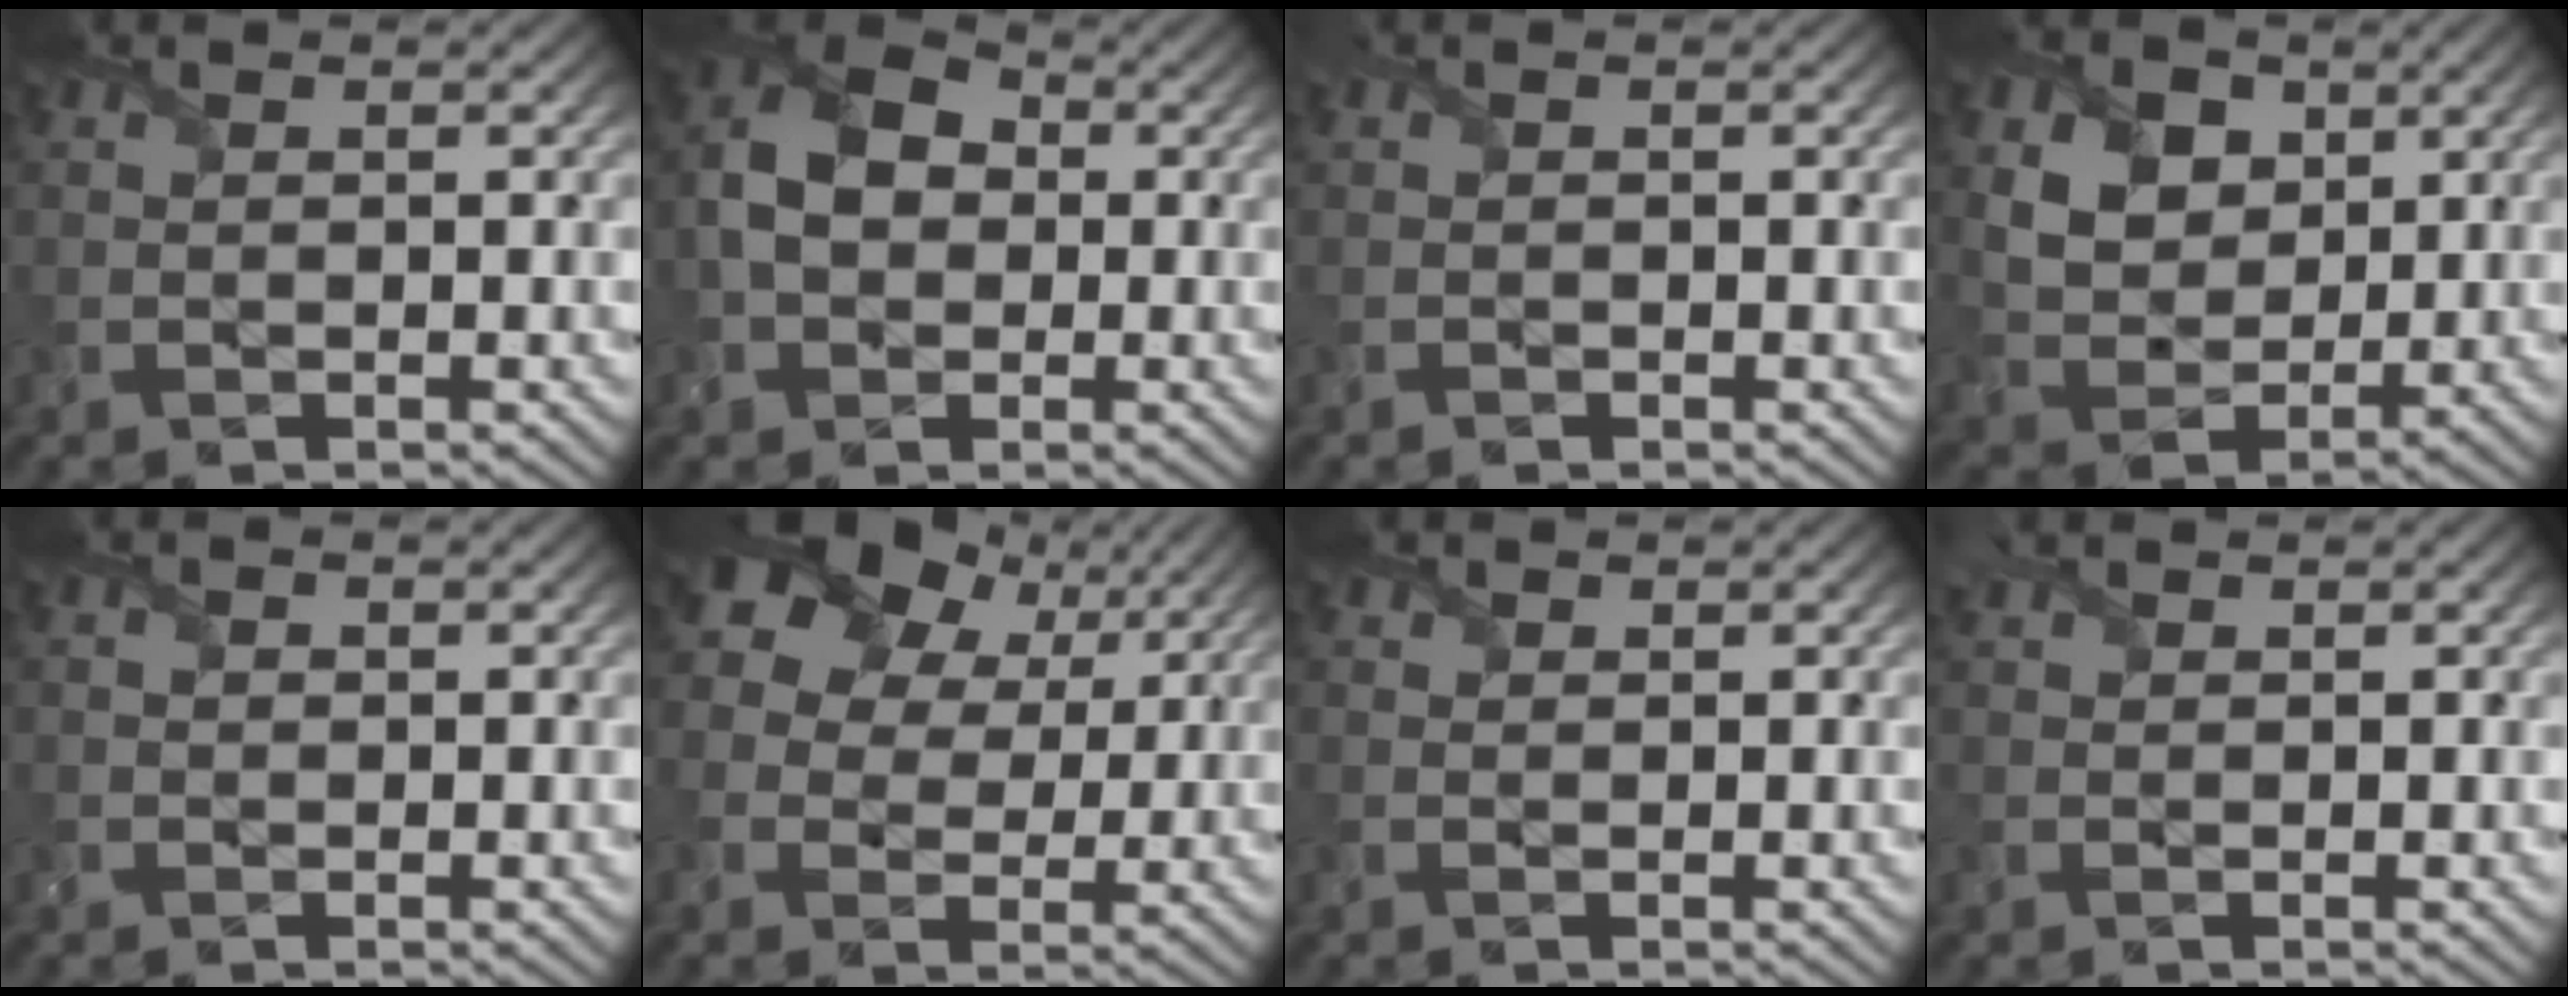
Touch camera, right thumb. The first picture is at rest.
{"total": 7.4, "force": [-0.3, 5.7, 4.8], "torque": [-0.109, 0.010, -0.017]}
{"total": 0.5, "force": [-0.3, 0.4, -0.1], "torque": [0.000, -0.003, -0.012]}
{"total": 10.0, "force": [4.3, 7.4, 5.2], "torque": [-0.158, 0.002, 0.084]}
{"total": 0.7, "force": [0.1, 0.6, 0.2], "torque": [-0.012, -0.002, 0.000]}
{"total": 13.2, "force": [6.5, 9.3, 6.7], "torque": [-0.161, 0.048, 0.110]}
{"total": 1.0, "force": [0.7, 0.6, 0.0], "torque": [-0.005, -0.001, 0.011]}
{"total": 1.7, "force": [1.4, 0.7, 0.5], "torque": [-0.018, 0.009, 0.025]}